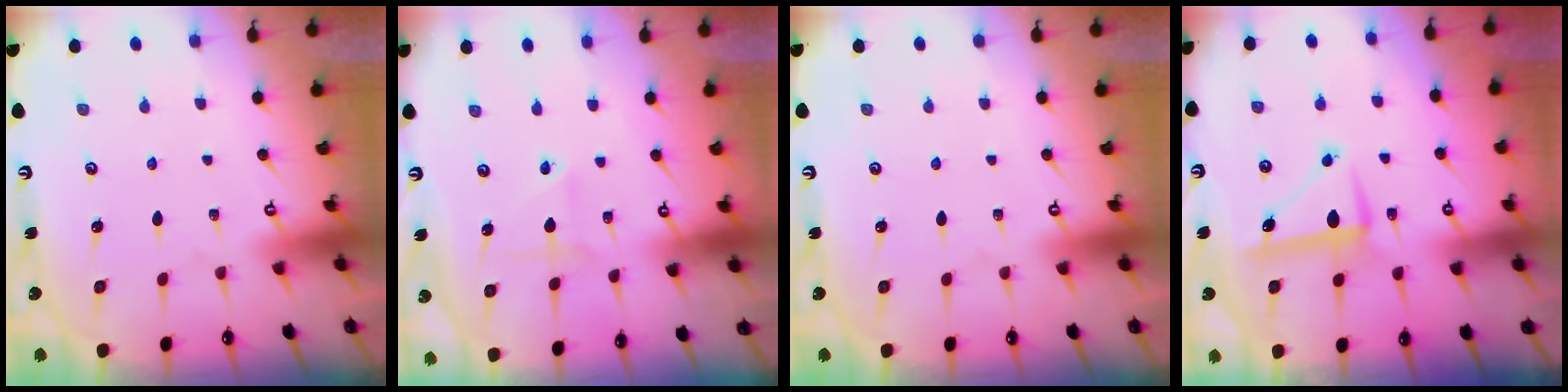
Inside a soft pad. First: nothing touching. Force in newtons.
{"total": 3.0, "press": 2.9, "slide": 0.6}
{"total": 0.0}
{"total": 7.6, "press": 7.5, "slide": 0.9}